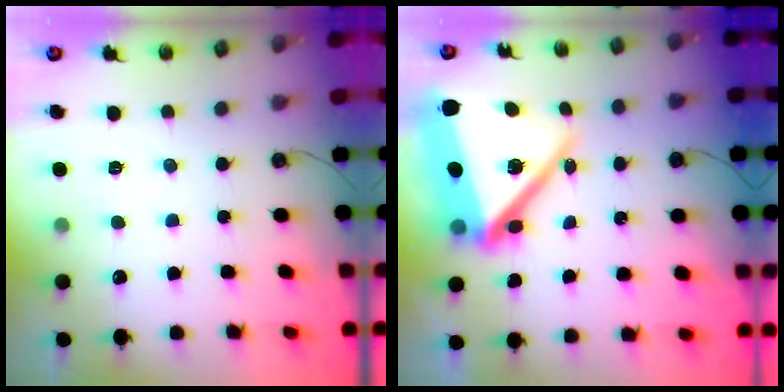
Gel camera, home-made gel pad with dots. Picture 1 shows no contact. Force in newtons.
{"total": 22.4, "press": 22.3, "slide": 2.0}